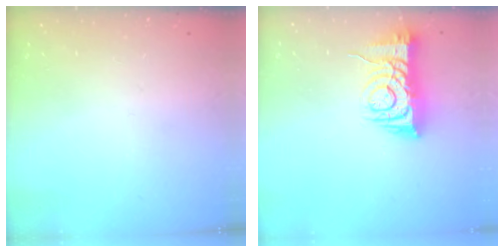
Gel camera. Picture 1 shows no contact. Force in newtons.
{"total": 9.1, "press": 9.0, "slide": 1.2}